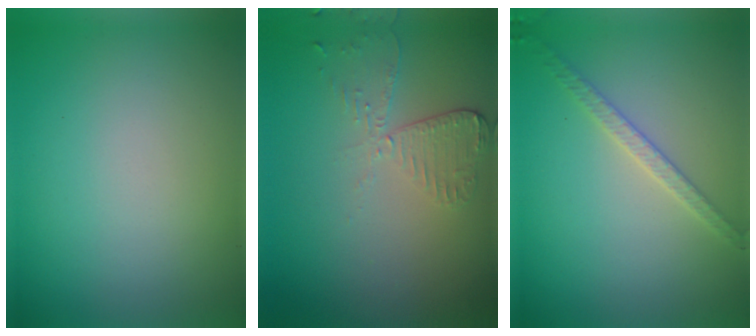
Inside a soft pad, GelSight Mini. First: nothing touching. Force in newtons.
{"total": 2.6, "press": 2.3, "slide": 1.1}
{"total": 2.1, "press": 2.0, "slide": 0.6}